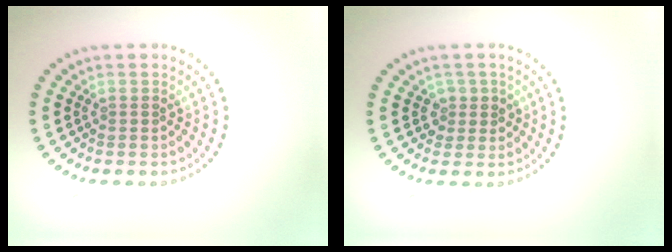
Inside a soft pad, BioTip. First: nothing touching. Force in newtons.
{"total": 1.5, "press": 1.3, "slide": 0.7}